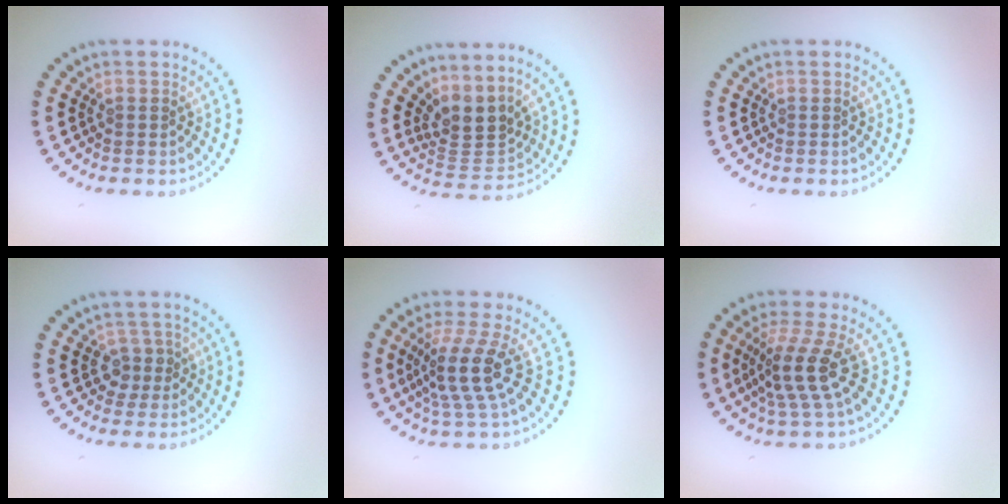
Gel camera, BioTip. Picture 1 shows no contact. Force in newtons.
{"total": 3.5, "press": 2.6, "slide": 2.4}
{"total": 0.0}
{"total": 1.8, "press": 1.3, "slide": 1.3}
{"total": 4.1, "press": 3.0, "slide": 2.9}
{"total": 3.8, "press": 2.8, "slide": 2.6}